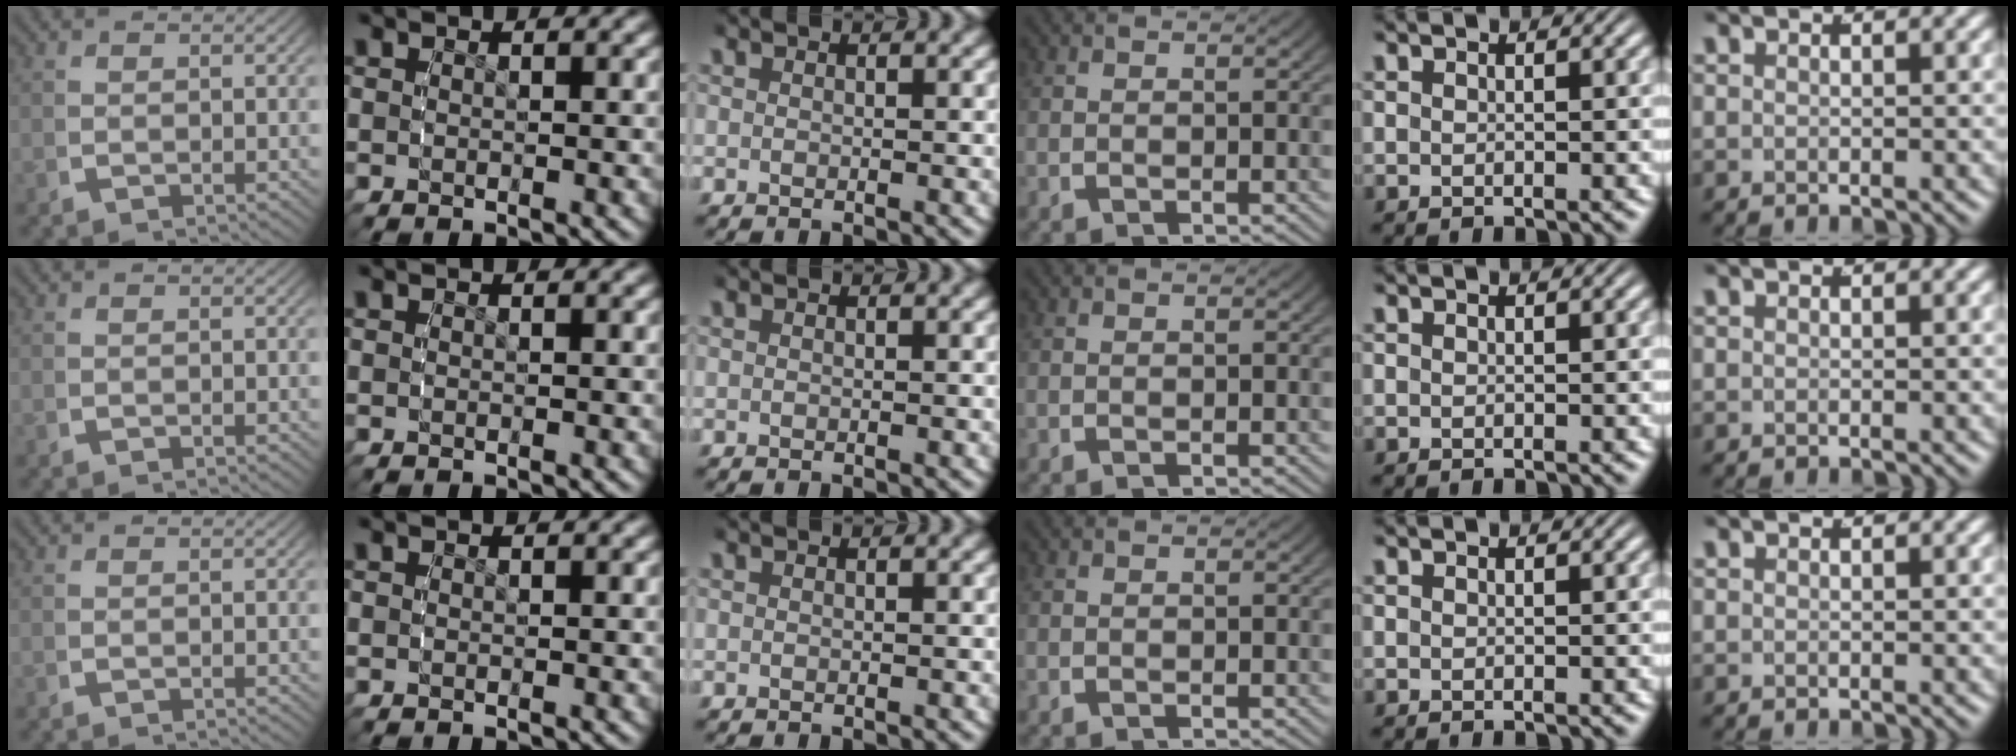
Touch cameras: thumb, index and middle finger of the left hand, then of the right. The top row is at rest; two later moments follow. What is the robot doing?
{"motion": "reach", "object": "toothpaste"}